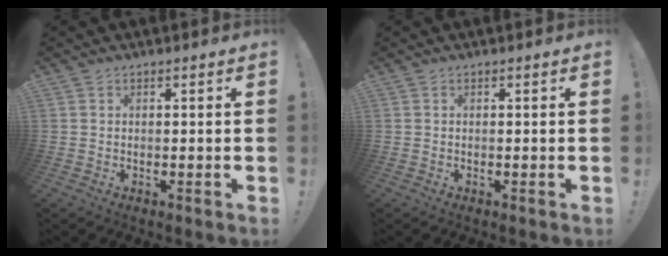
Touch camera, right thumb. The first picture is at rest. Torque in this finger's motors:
{"motor_torque": [-0.27, -0.38, -0.15, 0.09, 0.00]}